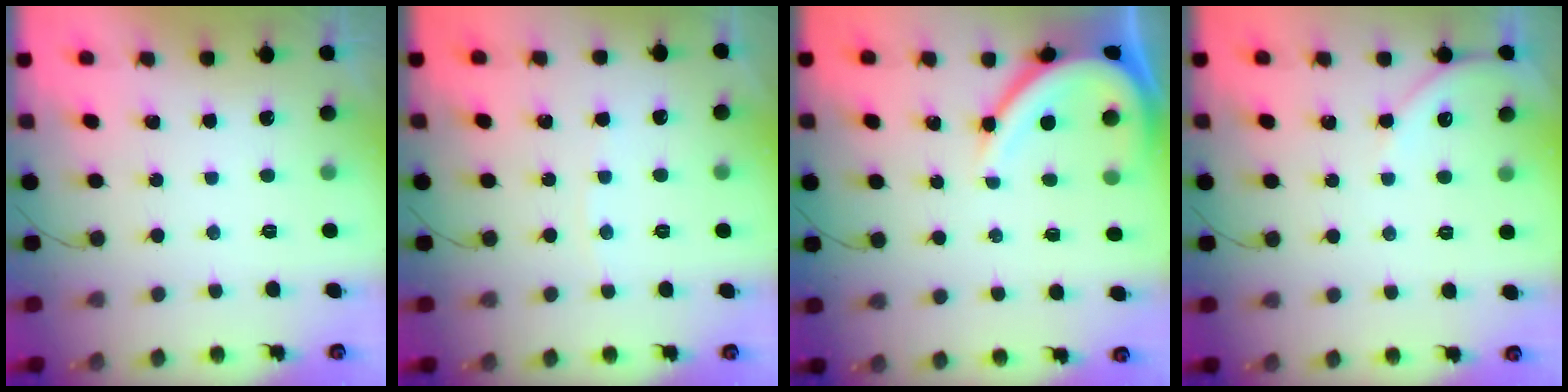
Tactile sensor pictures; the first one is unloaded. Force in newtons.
{"total": 2.0, "press": 2.0, "slide": 0.3}
{"total": 10.1, "press": 10.1, "slide": 1.1}
{"total": 3.3, "press": 3.3, "slide": 0.5}